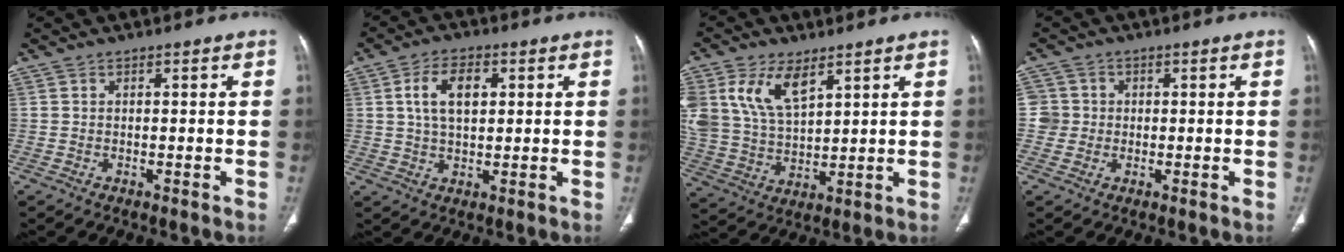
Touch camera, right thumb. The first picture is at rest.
{"total": 7.5, "force": [1.9, 4.3, 5.8], "torque": [-0.097, 0.003, 0.033]}
{"total": 12.6, "force": [6.2, 6.9, 8.6], "torque": [-0.167, -0.015, 0.134]}
{"total": 3.6, "force": [0.0, 3.6, 0.1], "torque": [0.026, 0.009, -0.004]}